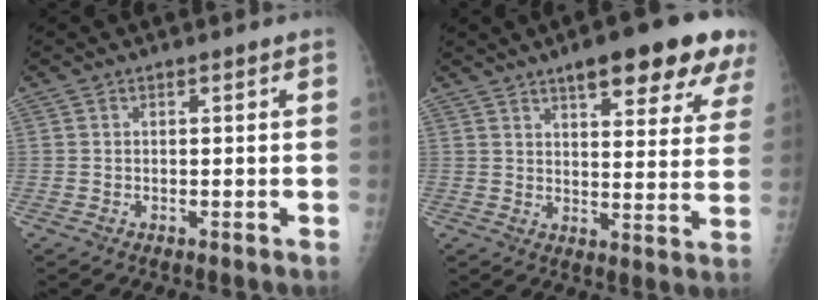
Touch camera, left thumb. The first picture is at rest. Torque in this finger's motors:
{"motor_torque": [1.53, 0.72, 1.31, -0.83, 0.18]}